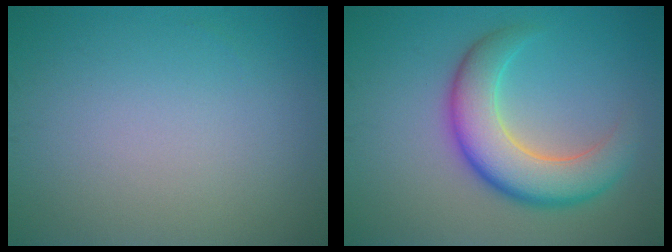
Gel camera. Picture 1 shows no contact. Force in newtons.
{"total": 7.0, "press": 7.0, "slide": 0.5}